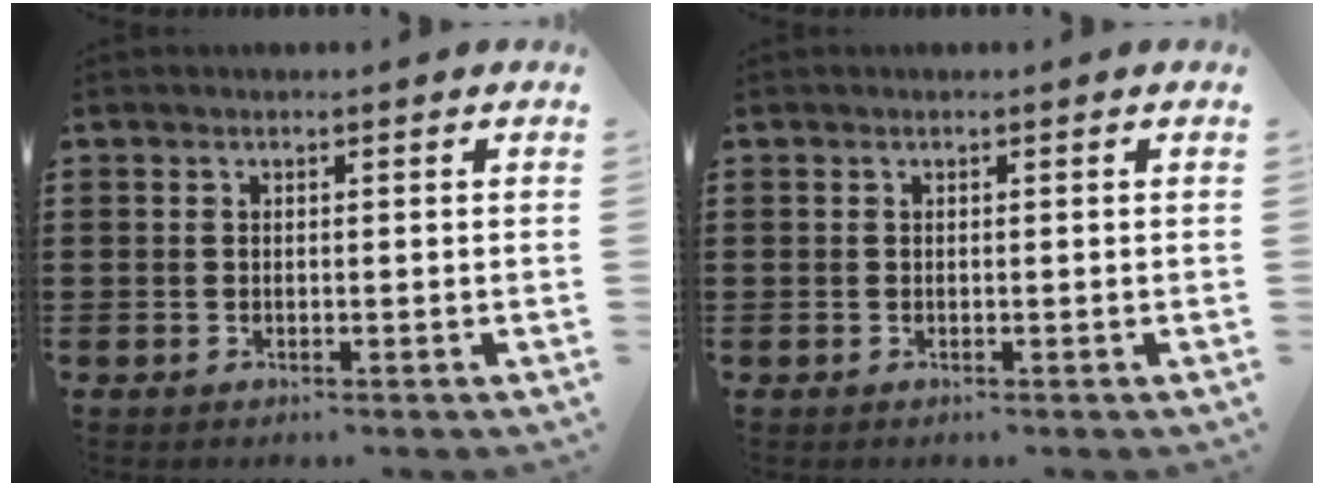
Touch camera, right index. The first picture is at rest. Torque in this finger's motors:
{"motor_torque": [0.29, 0.23, 0.02, 0.01]}